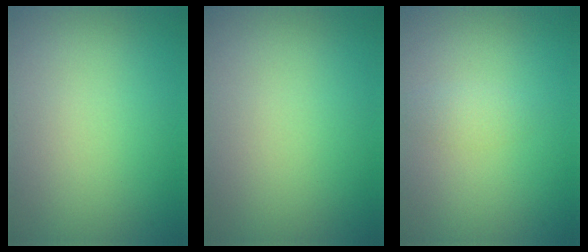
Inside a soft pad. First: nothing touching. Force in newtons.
{"total": 0.0}
{"total": 1.1, "press": 1.1, "slide": 0.0}